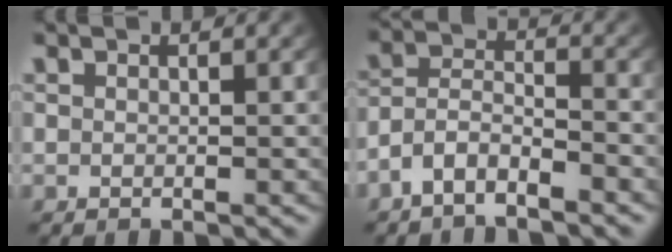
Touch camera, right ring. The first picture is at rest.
{"total": 5.3, "force": [-3.1, 3.8, 2.0], "torque": [-0.052, -0.019, -0.058]}